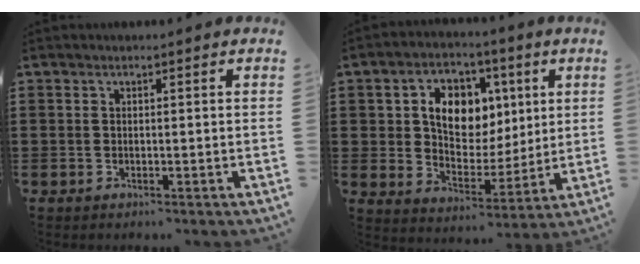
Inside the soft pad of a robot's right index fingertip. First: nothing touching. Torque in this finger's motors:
{"motor_torque": [1.26, 0.16, 1.05, 0.21]}